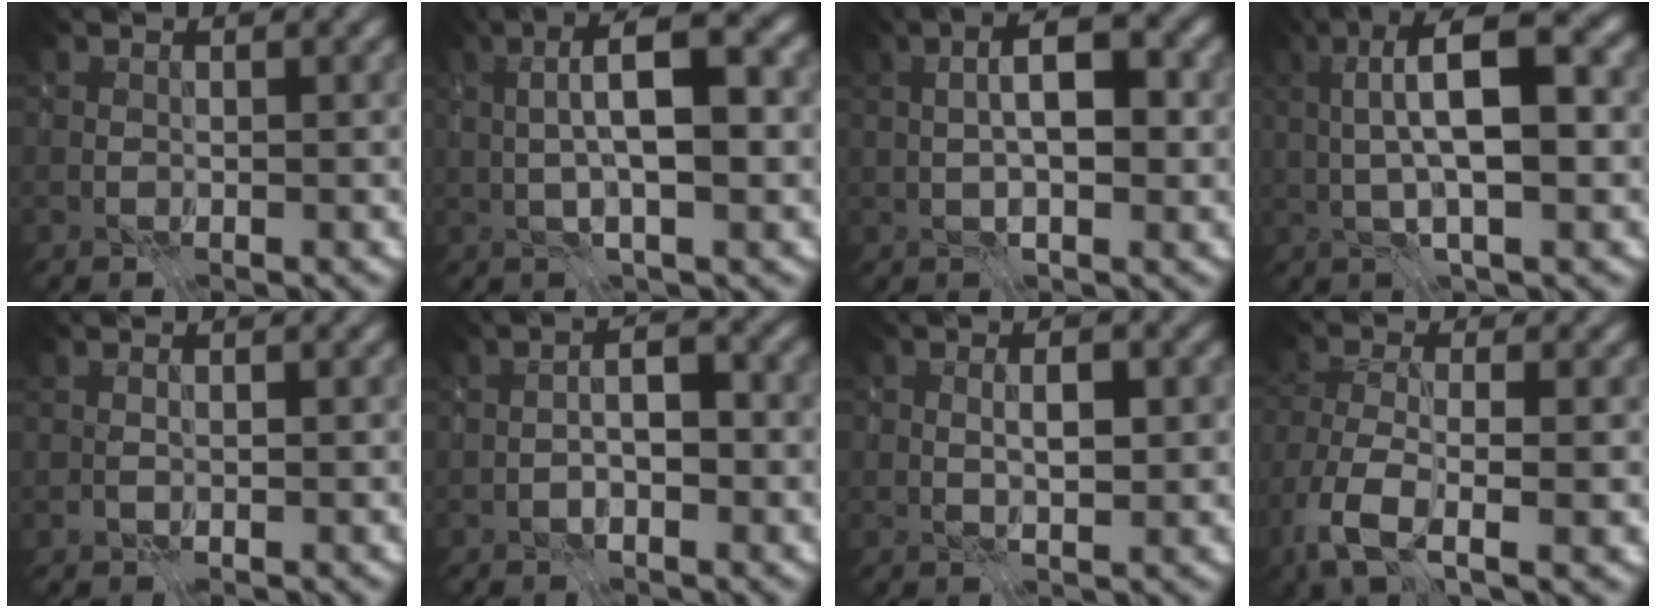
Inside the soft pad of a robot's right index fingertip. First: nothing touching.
{"total": 7.8, "force": [0.7, 2.0, 7.6], "torque": [-0.118, 0.011, 0.009]}
{"total": 5.2, "force": [0.5, 1.8, 4.8], "torque": [-0.077, 0.007, 0.007]}
{"total": 9.1, "force": [1.0, 2.7, 8.7], "torque": [-0.140, 0.014, 0.012]}
{"total": 0.0}
{"total": 2.9, "force": [-0.7, 1.2, 2.6], "torque": [-0.042, 0.002, -0.017]}
{"total": 2.5, "force": [0.1, 1.0, 2.3], "torque": [-0.036, -0.007, 0.008]}
{"total": 6.8, "force": [-3.6, 2.4, 5.3], "torque": [-0.115, -0.016, -0.070]}